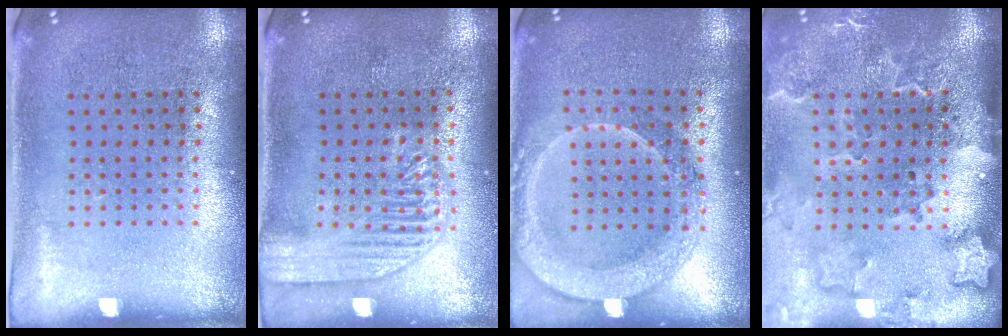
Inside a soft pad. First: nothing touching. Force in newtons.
{"total": 1.8, "press": 1.8, "slide": 0.3}
{"total": 2.0, "press": 1.8, "slide": 0.7}
{"total": 2.9, "press": 2.2, "slide": 1.8}